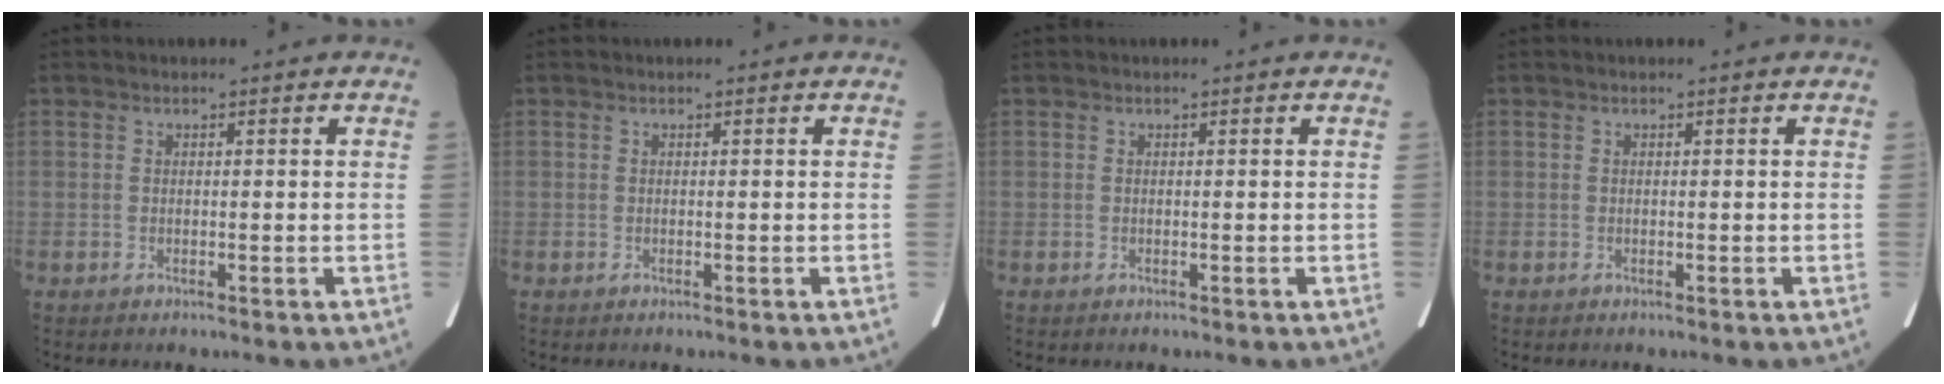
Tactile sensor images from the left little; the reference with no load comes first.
{"total": 0.0}
{"total": 0.0}
{"total": 0.0}